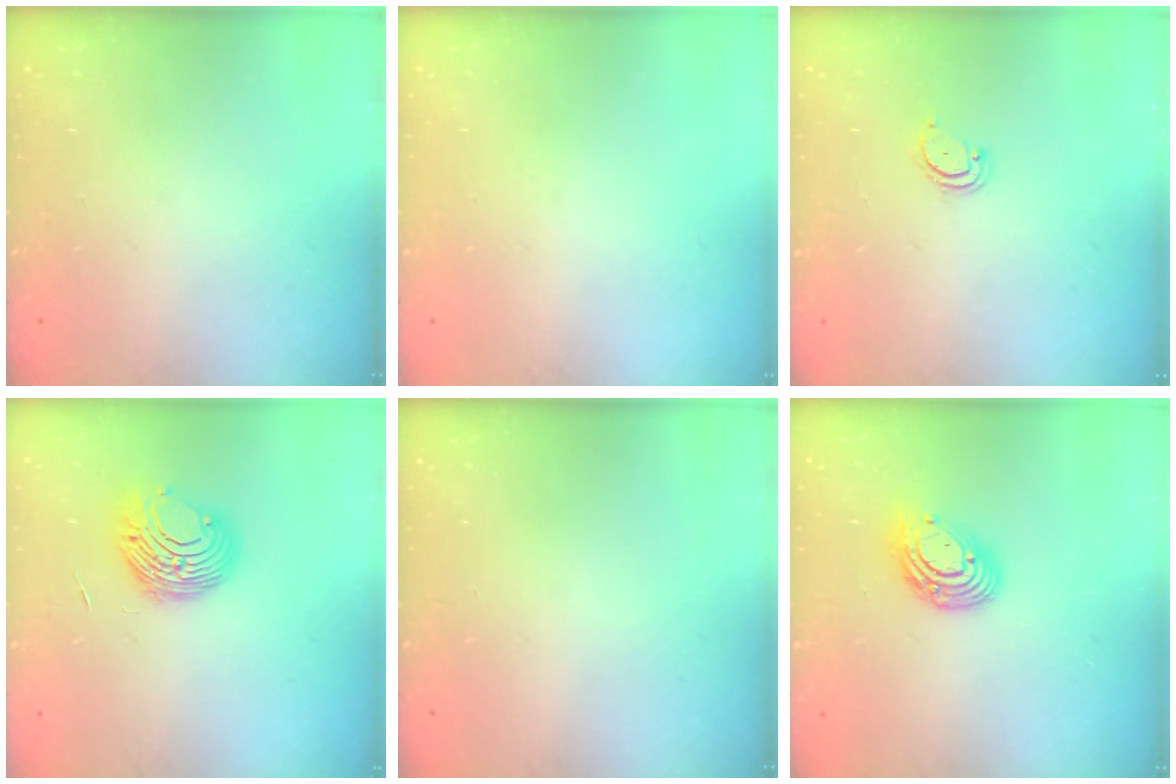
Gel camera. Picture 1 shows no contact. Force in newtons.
{"total": 0.0}
{"total": 2.3, "press": 2.3, "slide": 0.2}
{"total": 9.6, "press": 9.6, "slide": 0.7}
{"total": 0.0}
{"total": 10.7, "press": 10.7, "slide": 0.8}